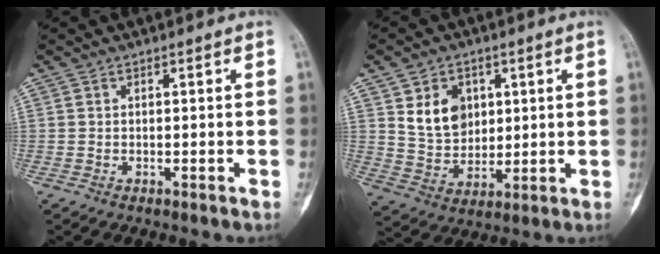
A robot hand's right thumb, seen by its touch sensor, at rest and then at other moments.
{"total": 9.6, "force": [3.2, 7.4, 5.3], "torque": [-0.057, -0.021, 0.068]}